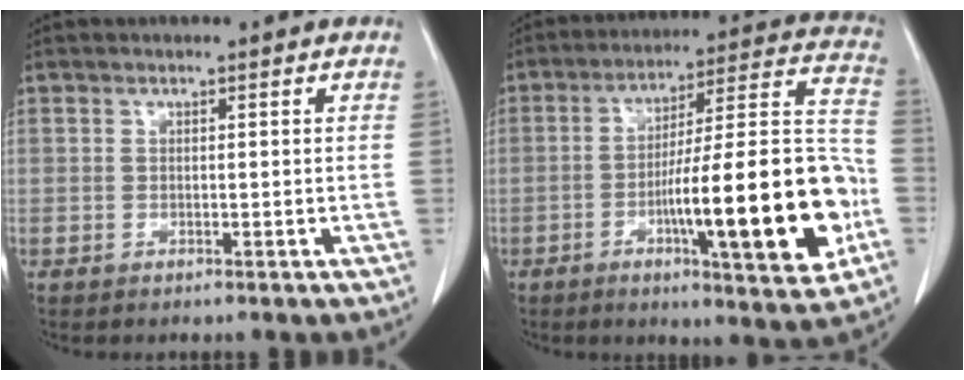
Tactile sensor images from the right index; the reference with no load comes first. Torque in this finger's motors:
{"motor_torque": [1.36, -0.78, 0.95, 0.20]}